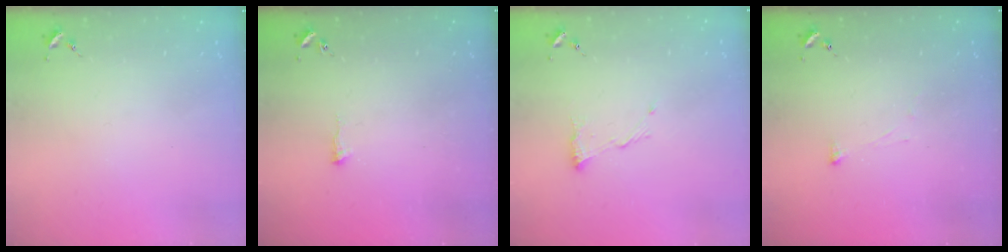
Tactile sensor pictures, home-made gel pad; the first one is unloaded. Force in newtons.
{"total": 4.4, "press": 4.3, "slide": 0.6}
{"total": 8.4, "press": 8.4, "slide": 0.4}
{"total": 2.9, "press": 2.8, "slide": 0.4}